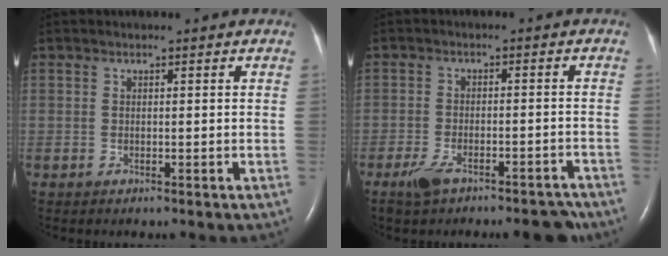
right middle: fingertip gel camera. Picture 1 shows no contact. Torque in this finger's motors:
{"motor_torque": [0.01, -0.04, 0.22, 0.07]}